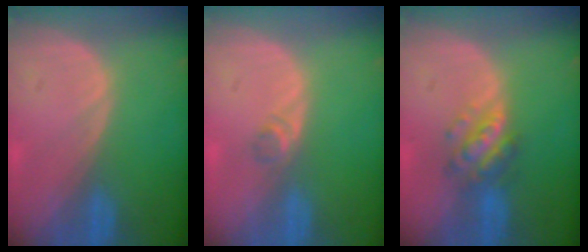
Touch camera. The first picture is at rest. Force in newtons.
{"total": 1.6, "press": 1.4, "slide": 0.8}
{"total": 5.9, "press": 5.2, "slide": 2.8}